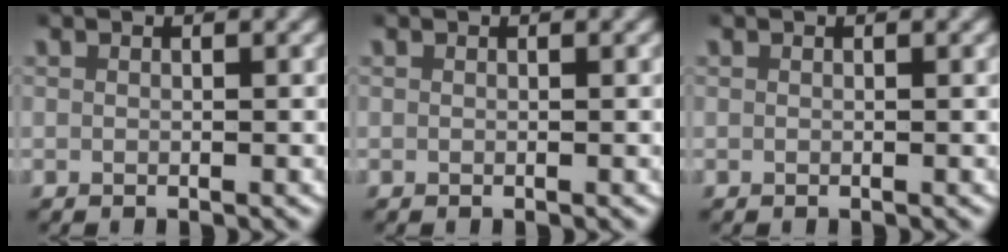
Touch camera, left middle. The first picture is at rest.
{"total": 0.0}
{"total": 0.0}